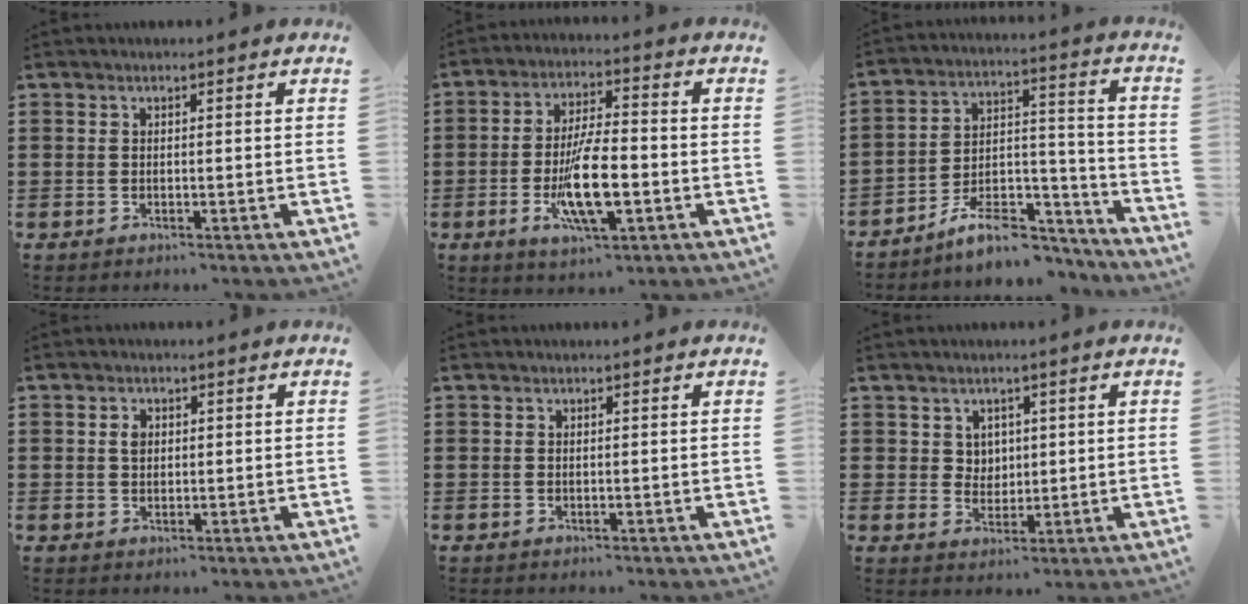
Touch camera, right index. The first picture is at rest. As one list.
[{"total": 11.1, "force": [-2.9, 3.7, 10.1], "torque": [-0.201, -0.010, -0.049]}, {"total": 8.5, "force": [-7.1, 3.3, 3.4], "torque": [-0.049, 0.025, -0.128]}, {"total": 1.9, "force": [0.5, 1.3, 1.3], "torque": [-0.028, 0.007, 0.008]}, {"total": 0.0}, {"total": 3.1, "force": [1.5, 2.6, 0.7], "torque": [-0.027, 0.010, 0.028]}]